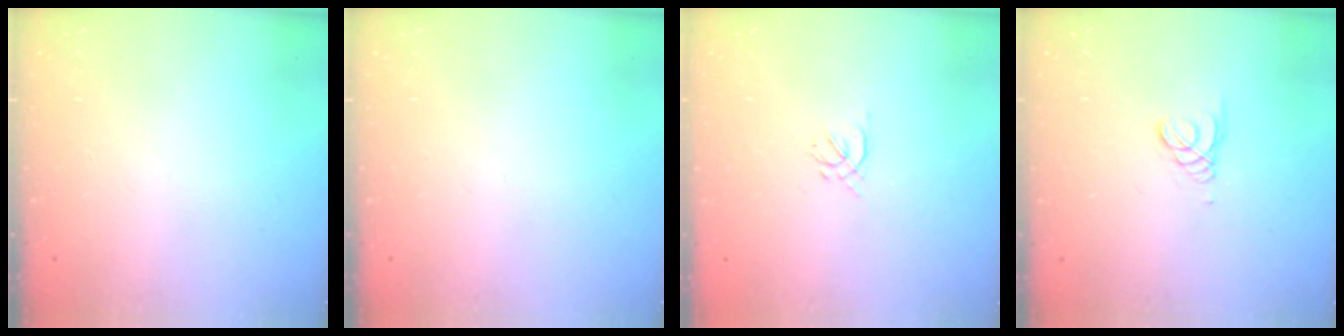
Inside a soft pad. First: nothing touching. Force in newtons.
{"total": 0.0}
{"total": 1.6, "press": 1.5, "slide": 0.6}
{"total": 1.5, "press": 1.5, "slide": 0.1}